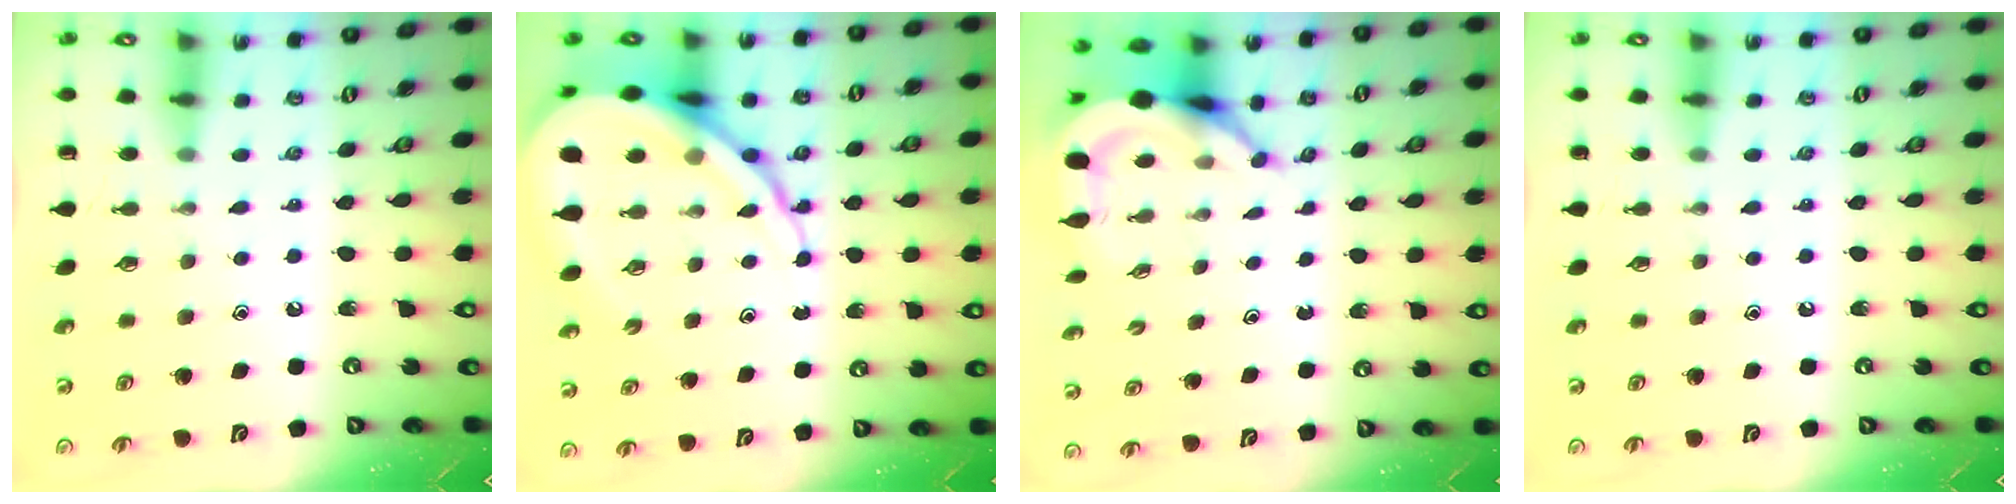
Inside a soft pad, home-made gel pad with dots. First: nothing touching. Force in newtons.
{"total": 18.0, "press": 17.9, "slide": 1.9}
{"total": 7.4, "press": 7.3, "slide": 1.0}
{"total": 0.0}